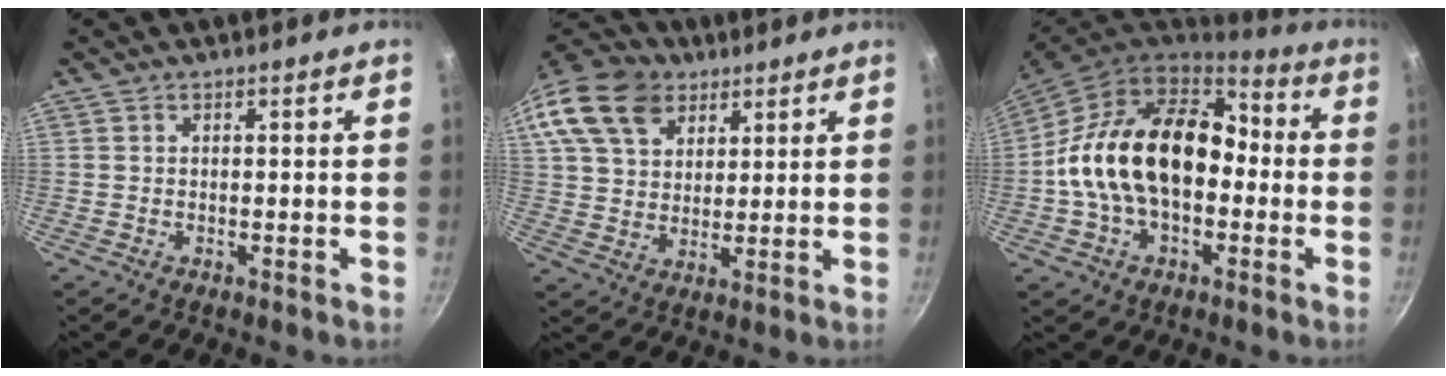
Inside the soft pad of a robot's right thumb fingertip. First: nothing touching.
{"total": 19.2, "force": [11.1, 12.9, 8.9], "torque": [-0.188, 0.008, 0.204]}
{"total": 21.3, "force": [-1.1, 14.2, 15.9], "torque": [-0.248, 0.047, -0.029]}